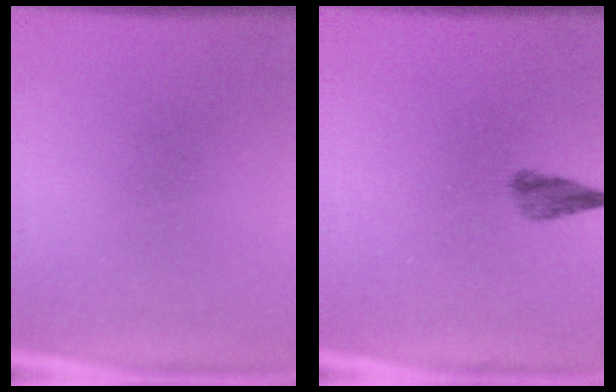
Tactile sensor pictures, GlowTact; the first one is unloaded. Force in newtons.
{"total": 2.2}